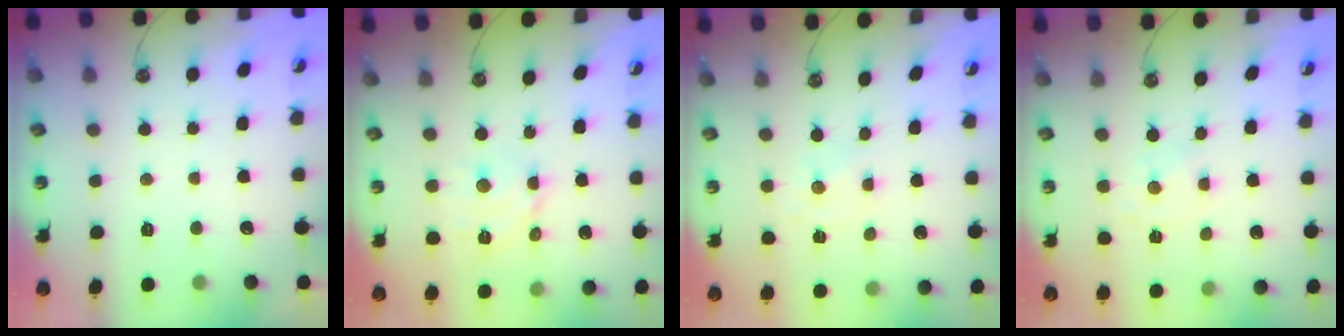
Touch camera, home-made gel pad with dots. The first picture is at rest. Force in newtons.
{"total": 7.9, "press": 7.9, "slide": 0.4}
{"total": 0.0}
{"total": 1.3, "press": 1.3, "slide": 0.2}